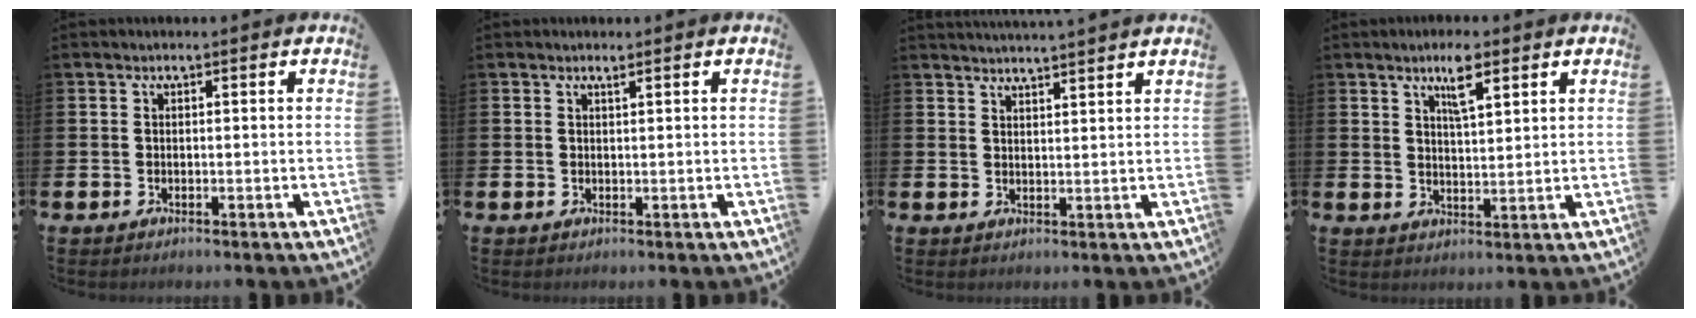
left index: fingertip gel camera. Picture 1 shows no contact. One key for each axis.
{"total": 0.7, "fx": 0.6, "fy": 0.0, "fz": 0.5, "tx": 0.001, "ty": -0.004, "tz": 0.008}
{"total": 3.0, "fx": 2.9, "fy": -0.6, "fz": -0.1, "tx": -0.003, "ty": -0.018, "tz": 0.054}
{"total": 5.5, "fx": 4.1, "fy": 1.3, "fz": 3.5, "tx": -0.051, "ty": -0.019, "tz": 0.064}